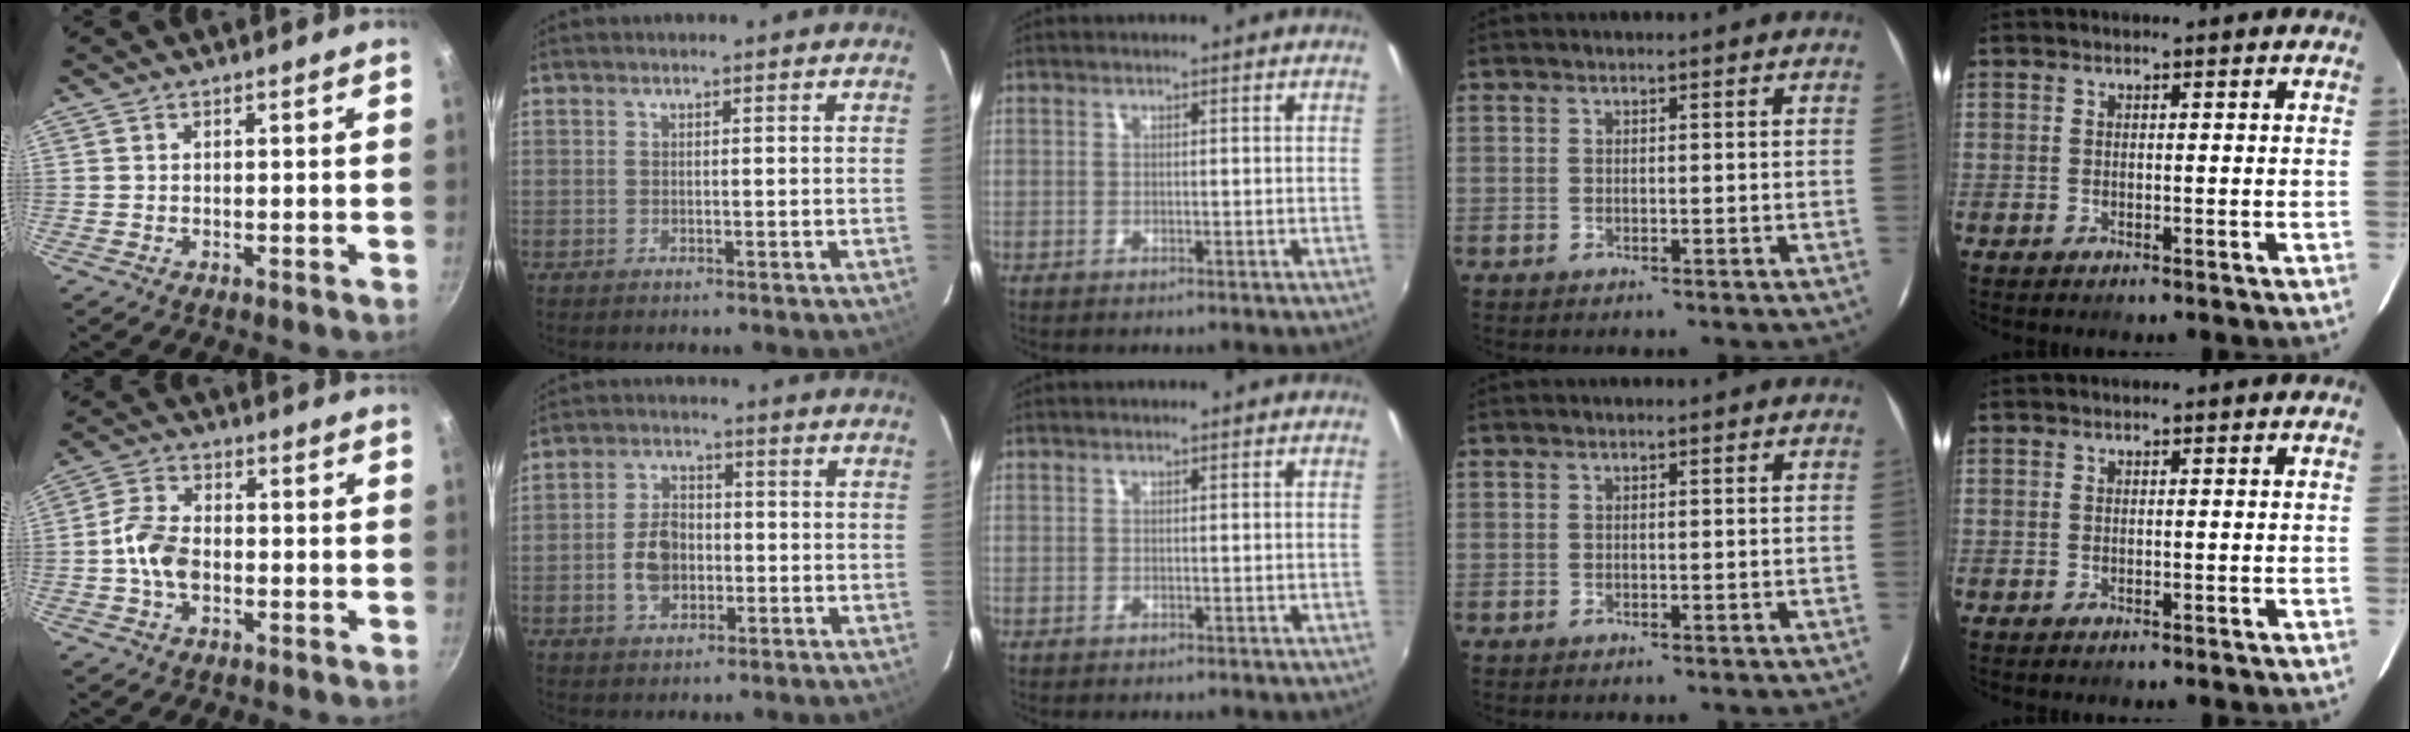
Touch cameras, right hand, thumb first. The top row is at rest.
{"thumb": {"total": 7.6, "force": [-1.3, 4.9, 5.6], "torque": [-0.106, 0.027, -0.031]}, "index": {"total": 7.2, "force": [-1.5, 5.0, 4.9], "torque": [-0.096, 0.017, -0.020]}}